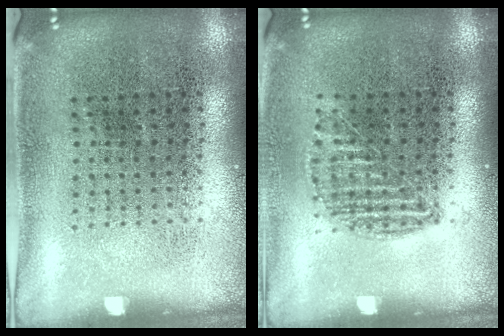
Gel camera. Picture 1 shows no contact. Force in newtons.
{"total": 0.9, "press": 0.9, "slide": 0.4}